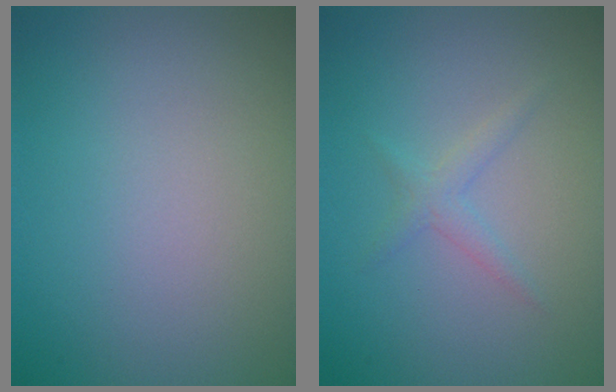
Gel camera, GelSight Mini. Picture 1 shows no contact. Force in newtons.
{"total": 1.3, "press": 1.3, "slide": 0.0}